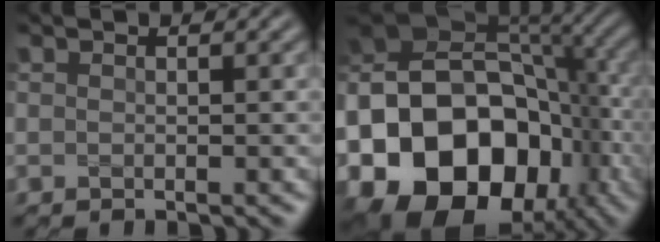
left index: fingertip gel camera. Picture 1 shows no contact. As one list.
[{"total": 22.3, "force": [-9.2, 16.7, 11.5], "torque": [-0.204, -0.035, -0.169]}]